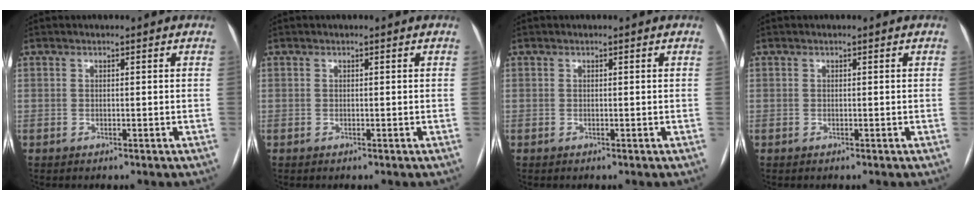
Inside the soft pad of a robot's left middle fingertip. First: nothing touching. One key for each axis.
{"total": 0.0}
{"total": 0.0}
{"total": 0.0}